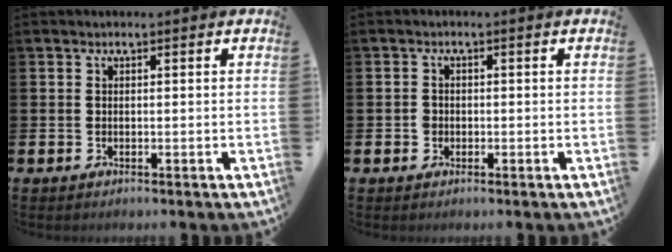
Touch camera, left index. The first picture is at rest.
{"total": 1.3, "force": [-0.2, 1.3, 0.2], "torque": [-0.007, 0.009, -0.006]}